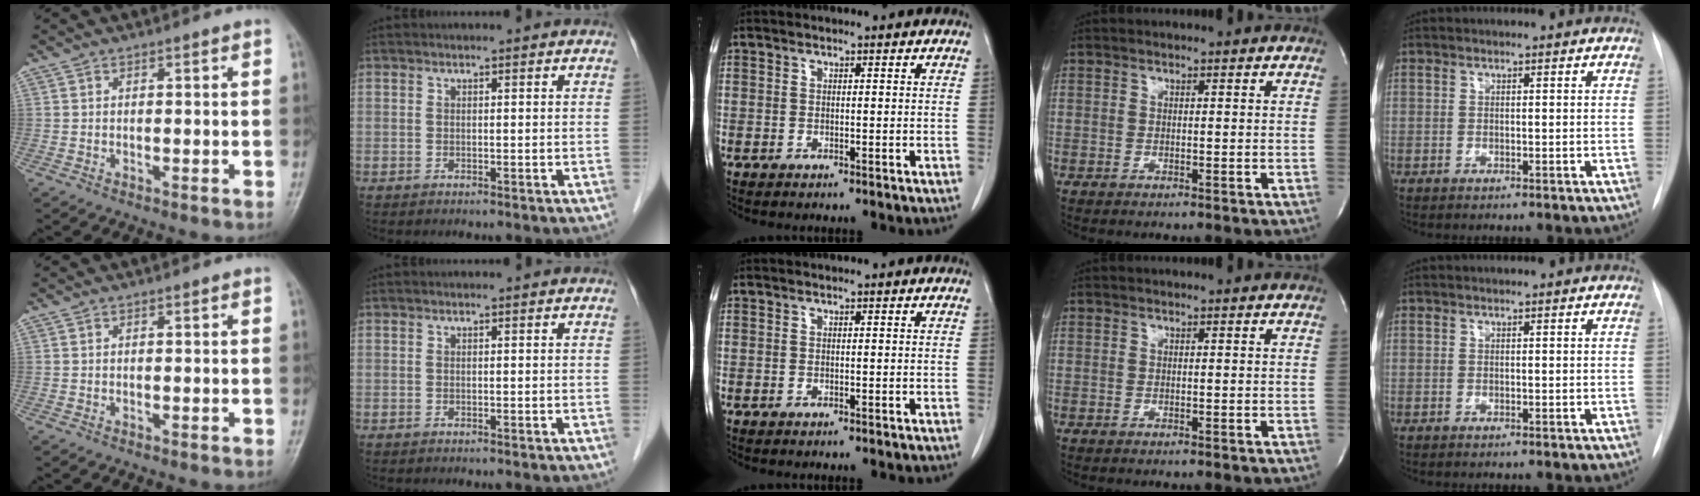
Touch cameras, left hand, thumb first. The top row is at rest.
{}